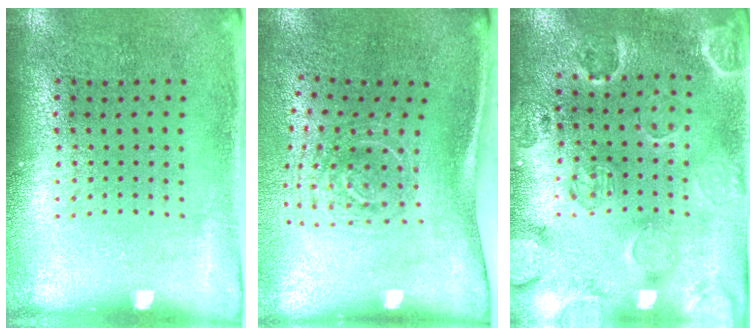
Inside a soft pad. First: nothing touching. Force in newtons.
{"total": 2.0, "press": 1.2, "slide": 1.6}
{"total": 2.4, "press": 2.1, "slide": 1.1}